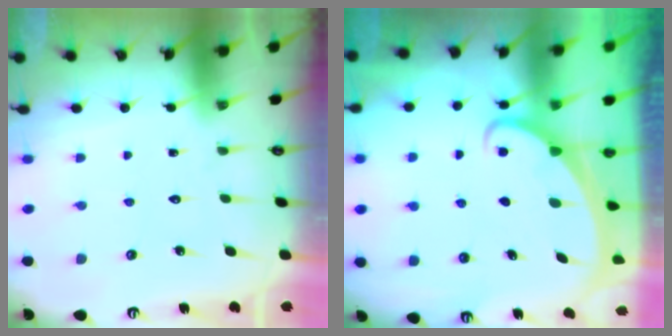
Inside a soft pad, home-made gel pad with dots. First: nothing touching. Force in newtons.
{"total": 2.2, "press": 2.2, "slide": 0.3}